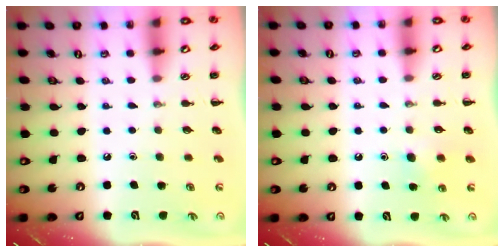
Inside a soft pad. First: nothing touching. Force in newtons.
{"total": 4.2, "press": 3.8, "slide": 1.7}